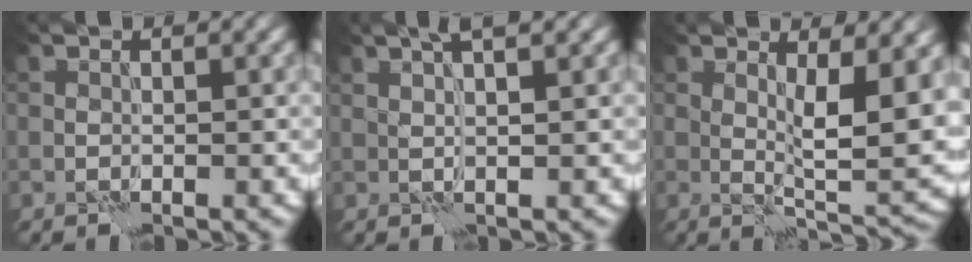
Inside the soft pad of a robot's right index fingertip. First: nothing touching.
{"total": 3.1, "force": [1.9, 0.5, 2.4], "torque": [-0.029, 0.000, 0.020]}
{"total": 7.2, "force": [1.6, 2.2, 6.7], "torque": [-0.103, -0.014, 0.034]}